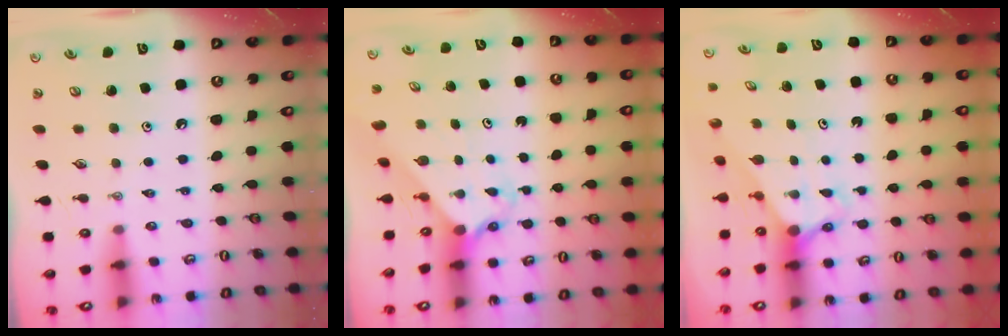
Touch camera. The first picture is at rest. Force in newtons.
{"total": 2.2, "press": 2.2, "slide": 0.2}
{"total": 2.8, "press": 2.8, "slide": 0.0}